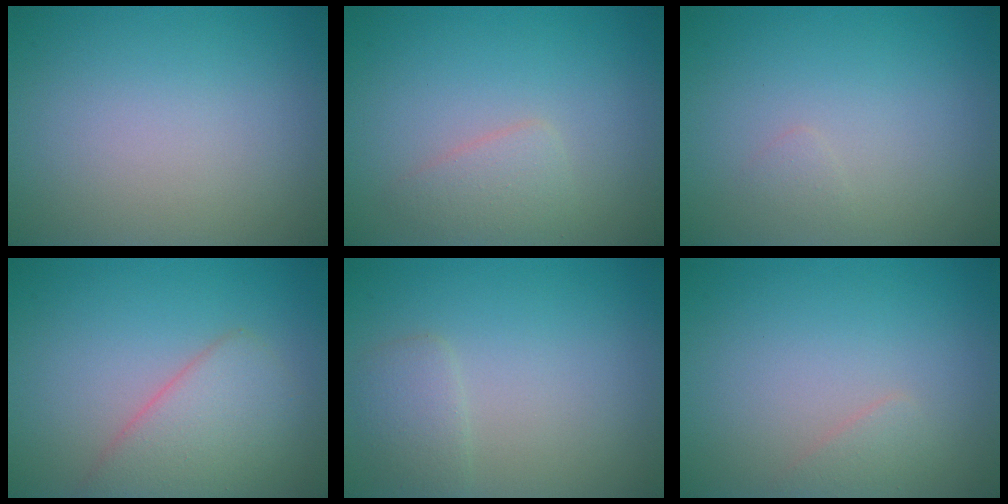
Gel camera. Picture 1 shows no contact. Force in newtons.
{"total": 1.9, "press": 1.9, "slide": 0.0}
{"total": 0.6, "press": 0.6, "slide": 0.0}
{"total": 4.2, "press": 4.2, "slide": 0.1}
{"total": 1.7, "press": 1.7, "slide": 0.1}
{"total": 0.9, "press": 0.9, "slide": 0.1}